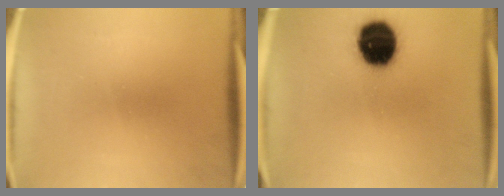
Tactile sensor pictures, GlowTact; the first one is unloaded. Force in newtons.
{"total": 16.3}